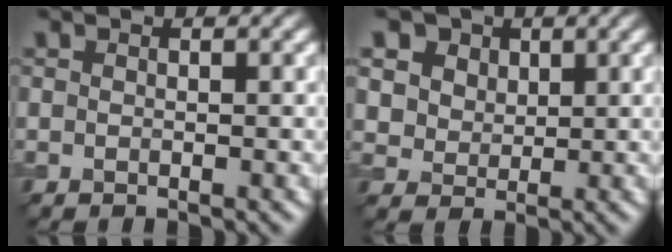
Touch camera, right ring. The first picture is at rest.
{"total": 7.8, "force": [4.2, 5.7, 3.3], "torque": [-0.080, 0.006, 0.065]}